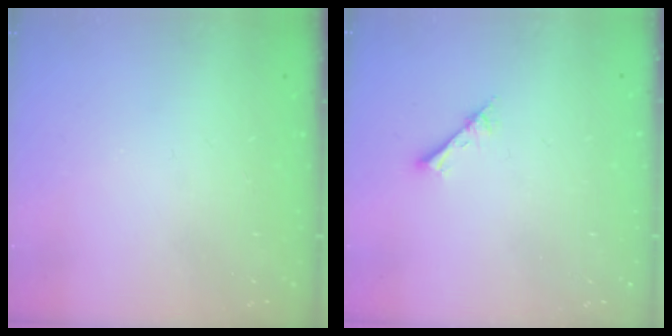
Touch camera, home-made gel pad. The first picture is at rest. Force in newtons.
{"total": 2.4, "press": 2.4, "slide": 0.3}